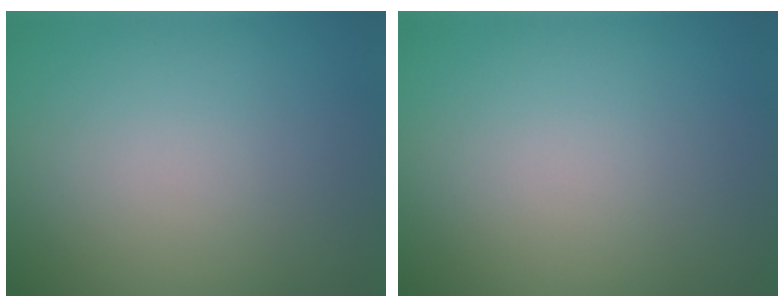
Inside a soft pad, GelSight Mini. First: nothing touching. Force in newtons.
{"total": 0.0}